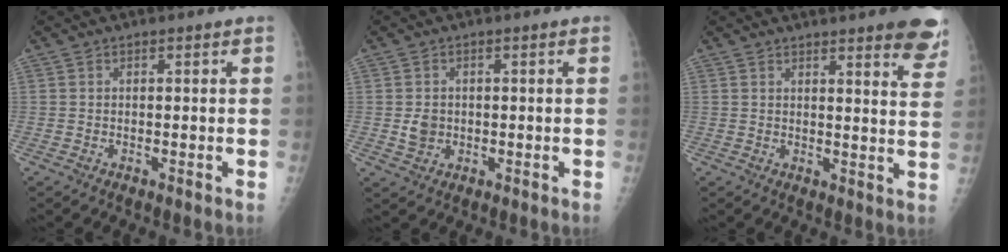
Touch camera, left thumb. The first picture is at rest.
{"total": 2.9, "force": [-0.2, 2.6, 1.4], "torque": [-0.010, 0.002, 0.002]}
{"total": 11.3, "force": [8.1, 2.1, 7.5], "torque": [-0.061, -0.036, 0.081]}